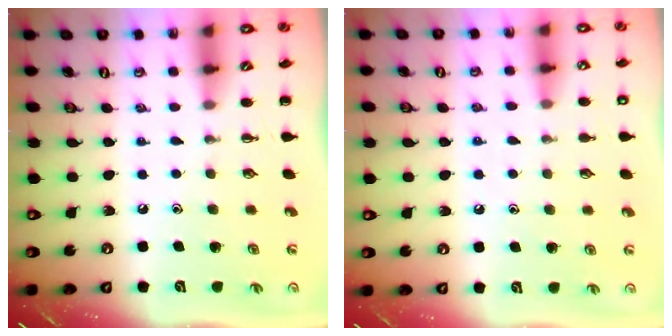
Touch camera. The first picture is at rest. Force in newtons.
{"total": 8.7, "press": 8.3, "slide": 2.4}